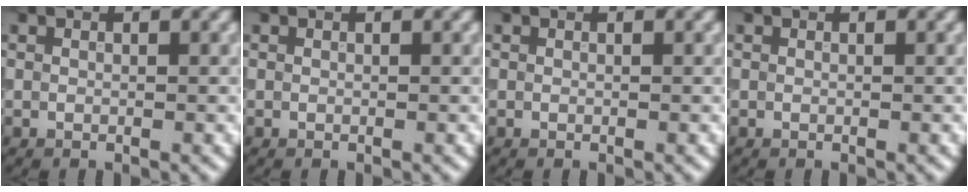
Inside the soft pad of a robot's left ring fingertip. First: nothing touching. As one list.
[{"total": 0.0}, {"total": 0.0}, {"total": 0.0}]